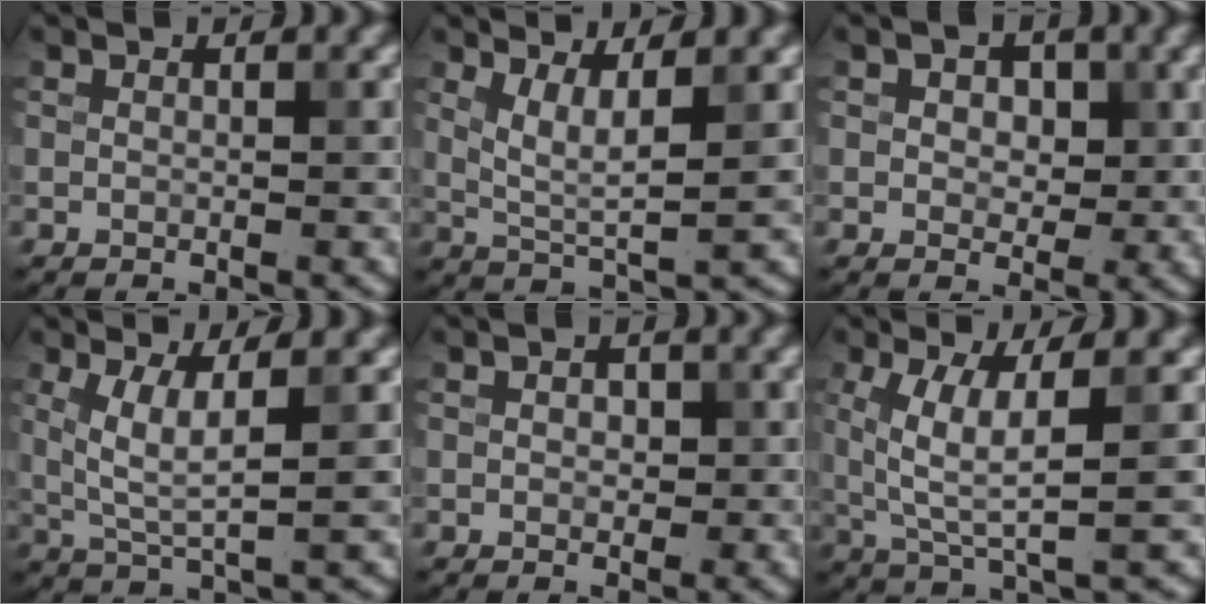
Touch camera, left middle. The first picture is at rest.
{"total": 3.2, "force": [1.2, 0.7, 2.8], "torque": [-0.061, -0.007, 0.029]}
{"total": 2.8, "force": [0.6, 2.0, 1.9], "torque": [-0.025, -0.001, -0.001]}
{"total": 3.9, "force": [0.9, 0.7, 3.7], "torque": [-0.081, -0.004, 0.025]}
{"total": 1.3, "force": [0.1, 0.9, 0.9], "torque": [-0.011, -0.001, -0.001]}
{"total": 5.3, "force": [0.9, 1.1, 5.1], "torque": [-0.111, -0.004, 0.023]}